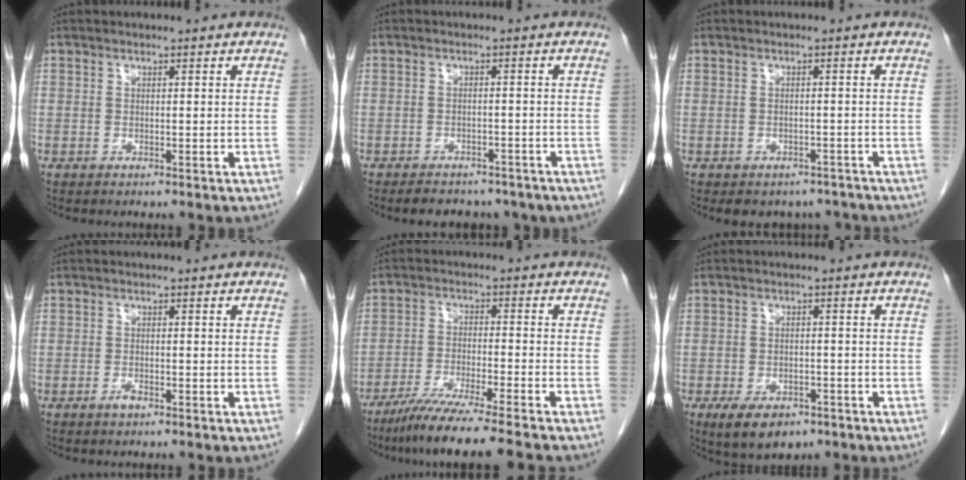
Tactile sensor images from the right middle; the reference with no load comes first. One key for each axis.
{"total": 9.0, "fx": -7.4, "fy": 3.9, "fz": 3.2, "tx": -0.045, "ty": 0.004, "tz": -0.083}
{"total": 5.6, "fx": -4.8, "fy": 2.8, "fz": 0.6, "tx": 0.005, "ty": 0.009, "tz": -0.053}
{"total": 1.2, "fx": -0.8, "fy": 0.3, "fz": 0.8, "tx": -0.016, "ty": 0.000, "tz": -0.012}
{"total": 11.5, "fx": -9.6, "fy": -1.4, "fz": 6.2, "tx": -0.093, "ty": -0.039, "tz": -0.158}
{"total": 7.1, "fx": -4.6, "fy": 3.6, "fz": 4.0, "tx": -0.070, "ty": -0.005, "tz": -0.068}